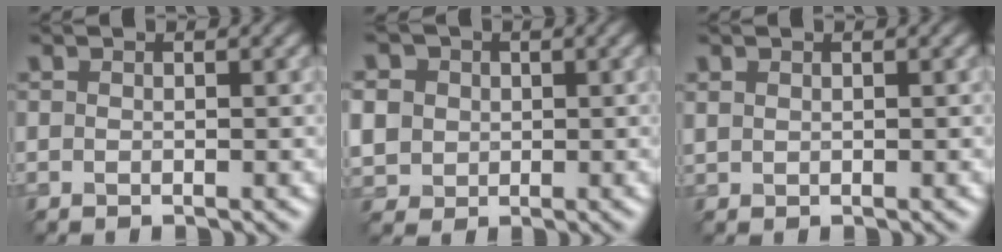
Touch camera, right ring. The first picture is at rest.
{"total": 7.6, "force": [1.9, 6.6, 3.2], "torque": [-0.084, 0.022, 0.017]}
{"total": 0.6, "force": [0.4, 0.4, 0.2], "torque": [-0.004, -0.002, 0.014]}